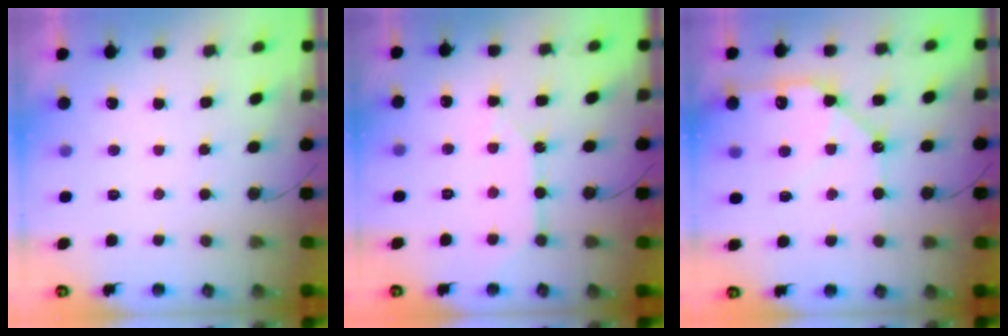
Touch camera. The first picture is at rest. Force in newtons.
{"total": 8.1, "press": 8.1, "slide": 0.8}
{"total": 14.2, "press": 14.1, "slide": 1.9}